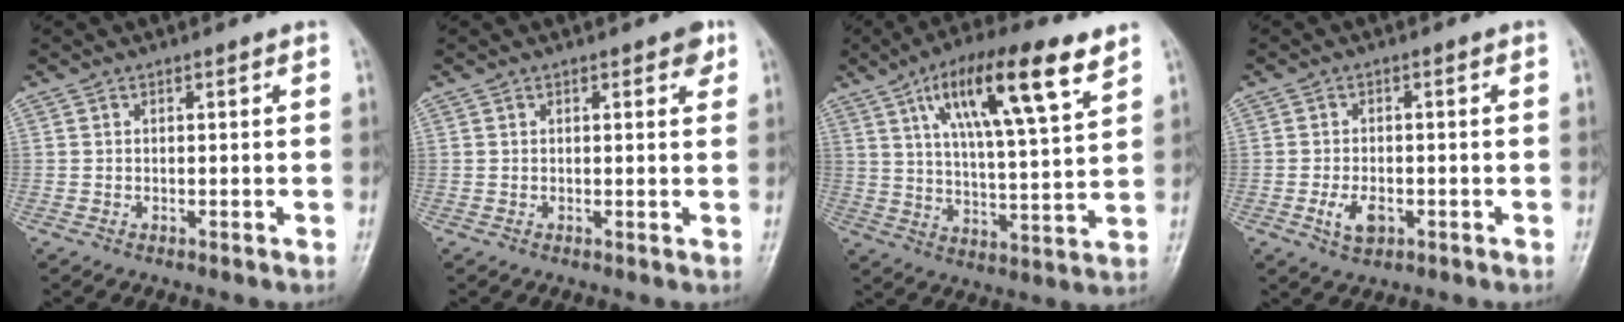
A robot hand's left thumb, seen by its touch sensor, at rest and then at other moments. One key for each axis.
{"total": 2.3, "fx": 1.2, "fy": 1.0, "fz": 1.7, "tx": -0.012, "ty": -0.003, "tz": 0.011}
{"total": 18.3, "fx": 9.5, "fy": 4.6, "fz": 15.0, "tx": -0.232, "ty": -0.024, "tz": 0.158}
{"total": 4.2, "fx": -1.5, "fy": 2.4, "fz": 3.0, "tx": -0.055, "ty": 0.003, "tz": -0.024}